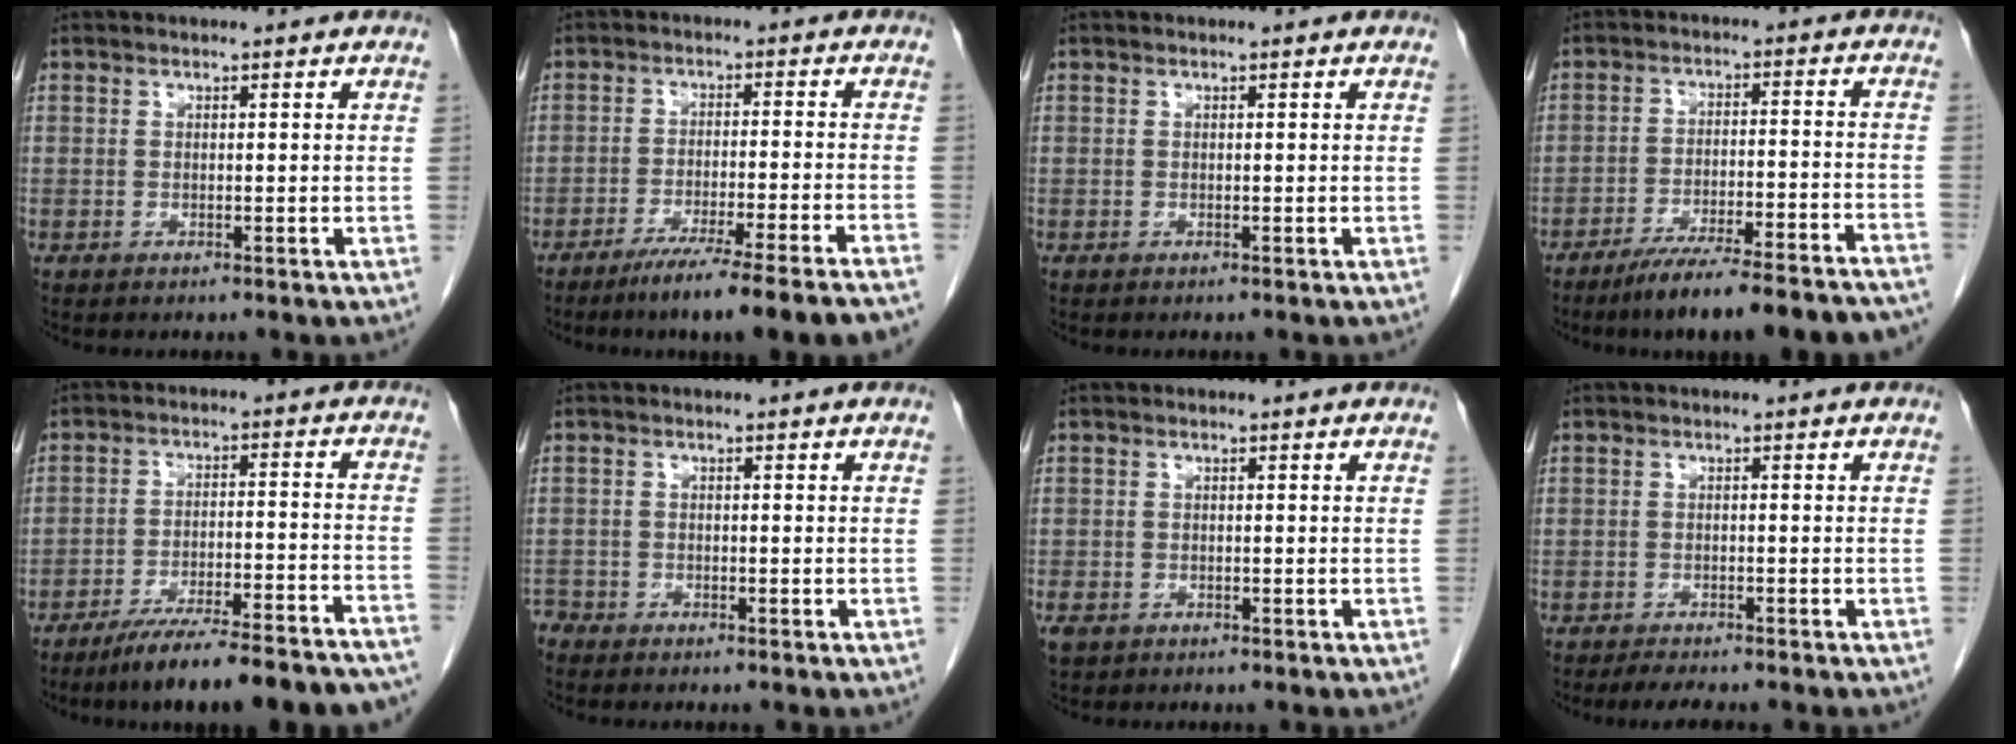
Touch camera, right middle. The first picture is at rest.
{"total": 13.0, "force": [-10.1, -1.6, 7.9], "torque": [-0.101, -0.040, -0.152]}
{"total": 0.0}
{"total": 17.7, "force": [-15.2, 0.8, 9.0], "torque": [-0.102, -0.006, -0.216]}
{"total": 19.3, "force": [-16.8, 1.4, 9.5], "torque": [-0.105, 0.002, -0.237]}
{"total": 2.3, "force": [-2.1, 0.9, 0.0], "torque": [-0.001, -0.001, -0.040]}
{"total": 2.3, "force": [-1.5, 1.5, 0.9], "torque": [-0.021, -0.002, -0.021]}
{"total": 2.8, "force": [-2.5, 0.2, 1.3], "torque": [-0.028, -0.010, -0.039]}